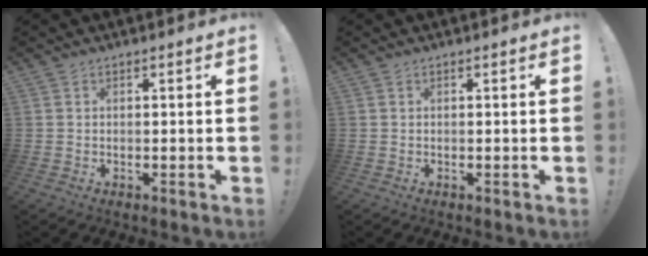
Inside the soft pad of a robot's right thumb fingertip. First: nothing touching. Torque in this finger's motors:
{"motor_torque": [0.07, 0.00, -0.03, 0.07, 0.07]}